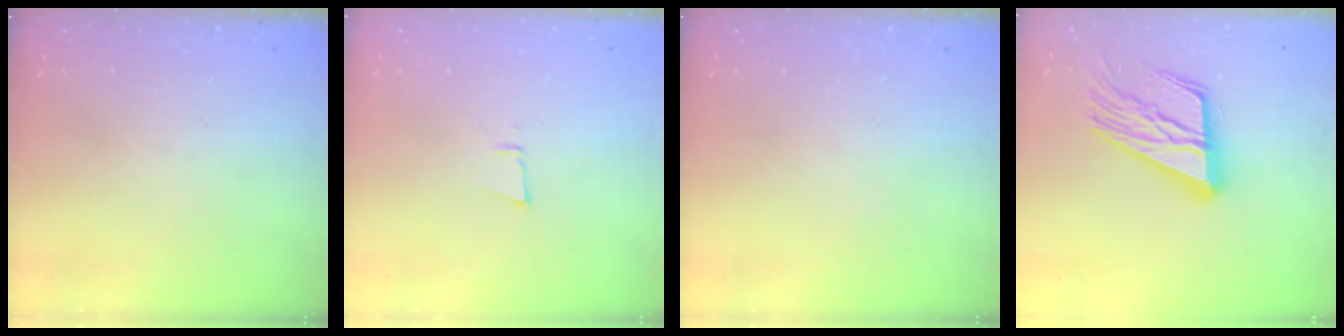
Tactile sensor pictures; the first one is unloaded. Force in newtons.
{"total": 3.1, "press": 3.1, "slide": 0.6}
{"total": 0.0}
{"total": 20.2, "press": 20.1, "slide": 2.3}